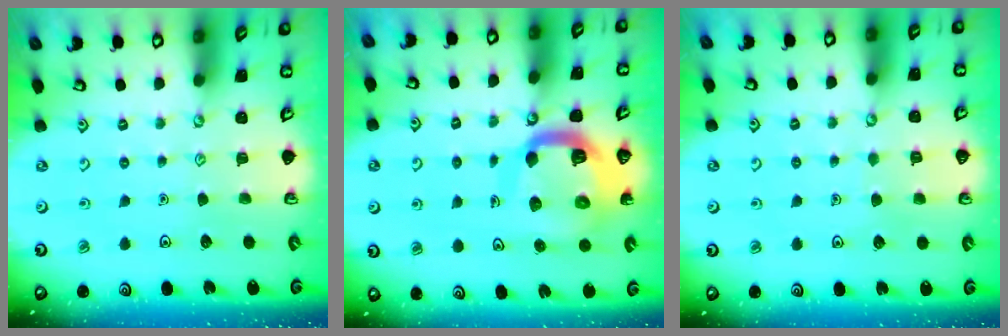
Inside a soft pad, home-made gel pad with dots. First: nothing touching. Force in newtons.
{"total": 12.3, "press": 12.3, "slide": 1.1}
{"total": 3.6, "press": 3.6, "slide": 0.4}